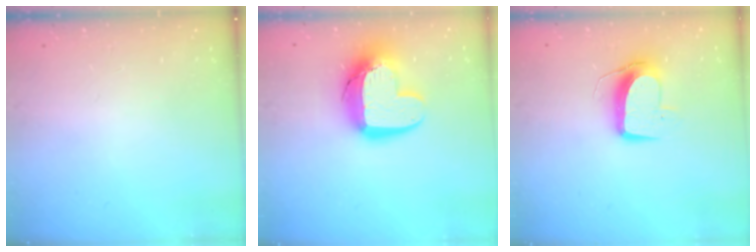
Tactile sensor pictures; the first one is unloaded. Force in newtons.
{"total": 14.6, "press": 14.6, "slide": 1.4}
{"total": 10.1, "press": 10.1, "slide": 0.6}